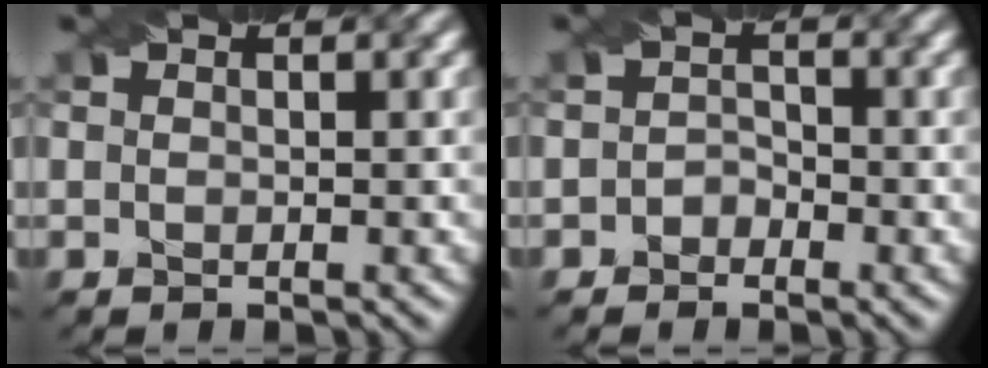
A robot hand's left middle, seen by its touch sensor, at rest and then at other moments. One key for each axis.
{"total": 1.2, "fx": -1.0, "fy": 0.6, "fz": 0.1, "tx": 0.001, "ty": 0.009, "tz": -0.020}